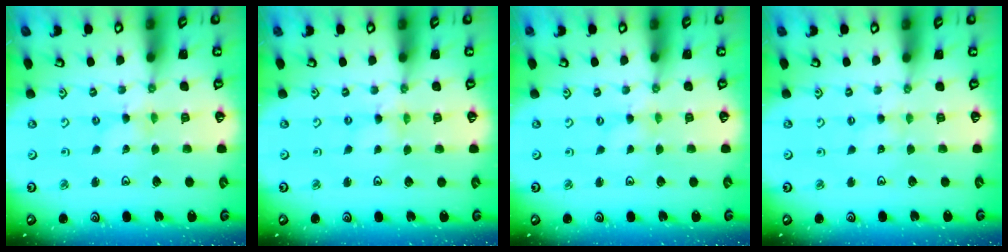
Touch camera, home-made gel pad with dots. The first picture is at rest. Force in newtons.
{"total": 0.0}
{"total": 0.0}
{"total": 1.7, "press": 1.7, "slide": 0.4}